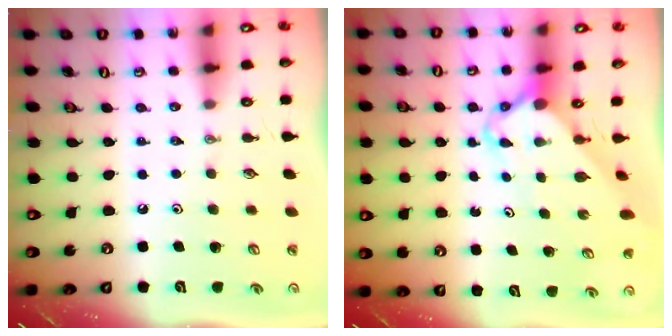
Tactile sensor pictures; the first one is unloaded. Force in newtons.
{"total": 4.6, "press": 4.6, "slide": 0.3}